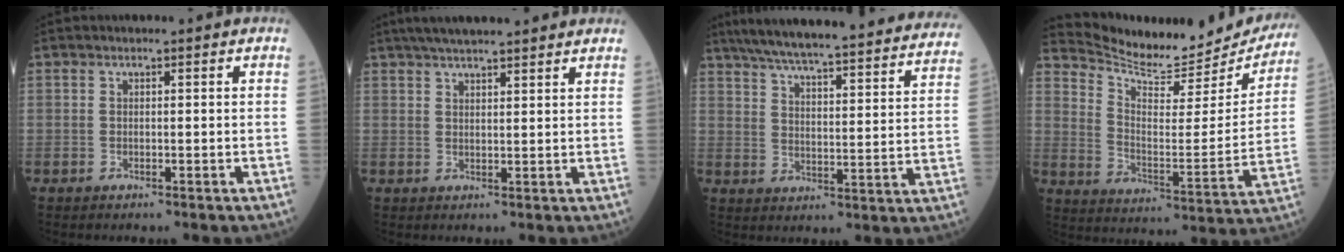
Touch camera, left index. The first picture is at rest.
{"total": 10.0, "force": [8.5, 1.1, 5.1], "torque": [-0.077, 0.033, 0.117]}
{"total": 34.1, "force": [30.6, 3.5, 14.8], "torque": [-0.237, -0.052, 0.380]}
{"total": 21.6, "force": [20.7, 3.9, 4.8], "torque": [-0.076, -0.068, 0.282]}